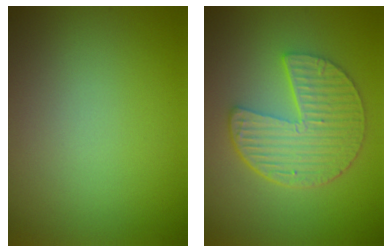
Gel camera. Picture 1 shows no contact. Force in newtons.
{"total": 6.7, "press": 4.8, "slide": 4.6}